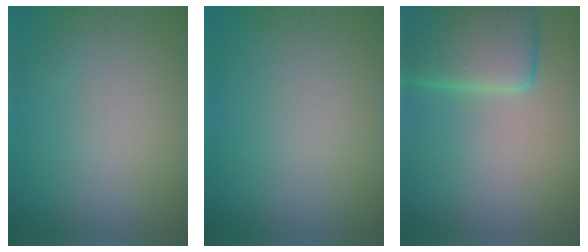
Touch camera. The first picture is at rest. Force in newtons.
{"total": 0.0}
{"total": 7.4, "press": 7.4, "slide": 0.5}